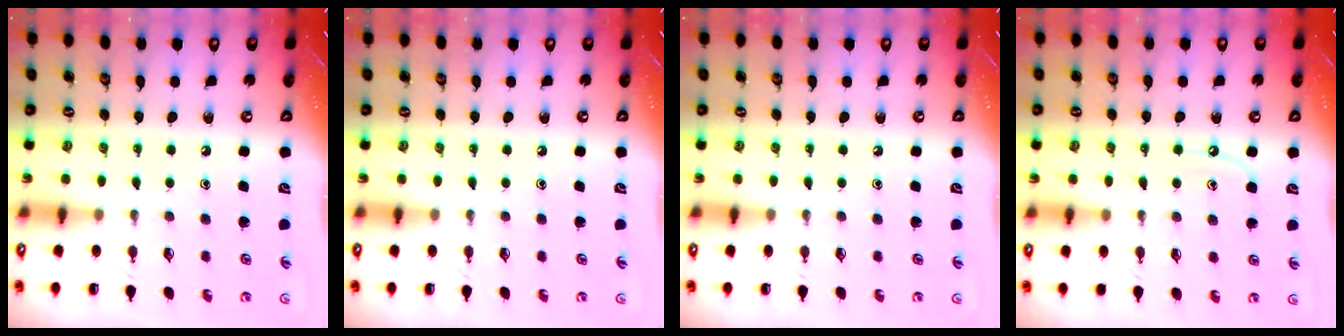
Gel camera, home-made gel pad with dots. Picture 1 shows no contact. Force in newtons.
{"total": 0.0}
{"total": 0.0}
{"total": 5.0, "press": 4.9, "slide": 0.5}